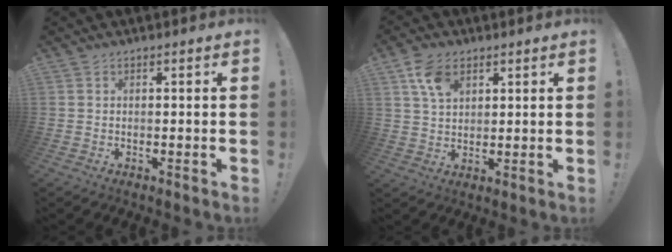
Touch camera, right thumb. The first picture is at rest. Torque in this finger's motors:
{"motor_torque": [0.55, 0.85, -0.05, 0.16, 0.00]}